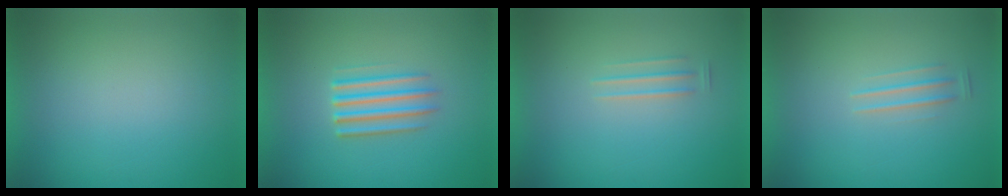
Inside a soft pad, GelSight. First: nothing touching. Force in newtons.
{"total": 3.5}
{"total": 1.6}
{"total": 1.6}